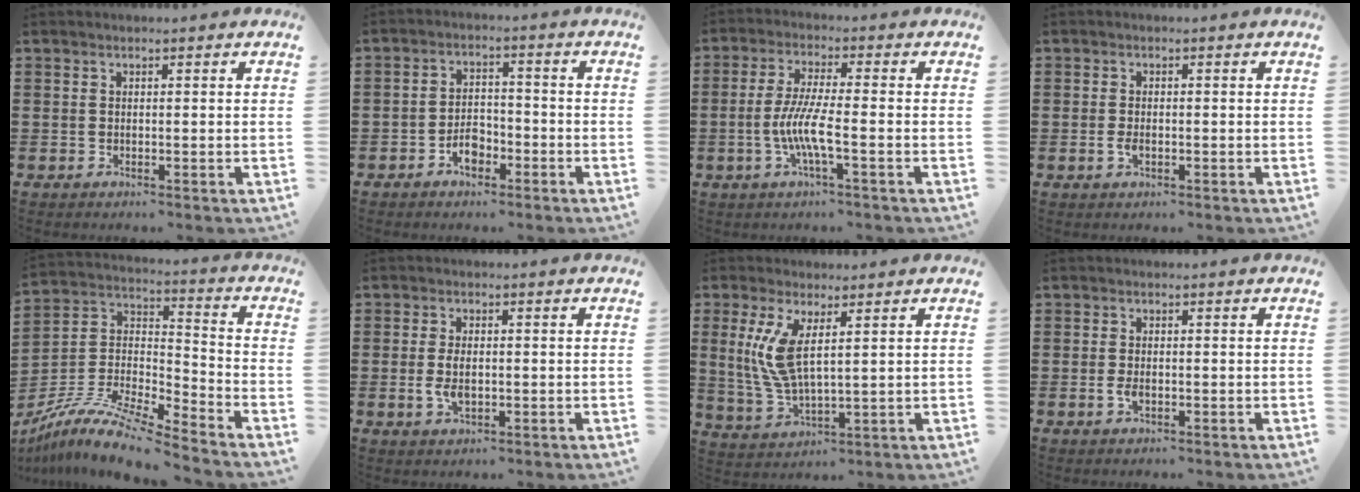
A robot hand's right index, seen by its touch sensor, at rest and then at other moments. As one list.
[{"total": 3.9, "force": [-2.3, 2.1, 2.3], "torque": [-0.035, -0.001, -0.044]}, {"total": 6.9, "force": [-2.0, 0.7, 6.6], "torque": [-0.141, -0.012, -0.045]}, {"total": 1.7, "force": [-0.5, 0.7, 1.4], "torque": [-0.036, -0.006, -0.011]}, {"total": 10.8, "force": [-9.4, 1.4, 5.2], "torque": [-0.107, 0.013, -0.190]}, {"total": 4.1, "force": [-0.4, 2.0, 3.6], "torque": [-0.082, -0.005, -0.010]}, {"total": 7.8, "force": [2.4, 2.6, 6.9], "torque": [-0.168, -0.008, 0.034]}, {"total": 2.0, "force": [-0.5, 0.9, 1.7], "torque": [-0.040, -0.005, -0.011]}]